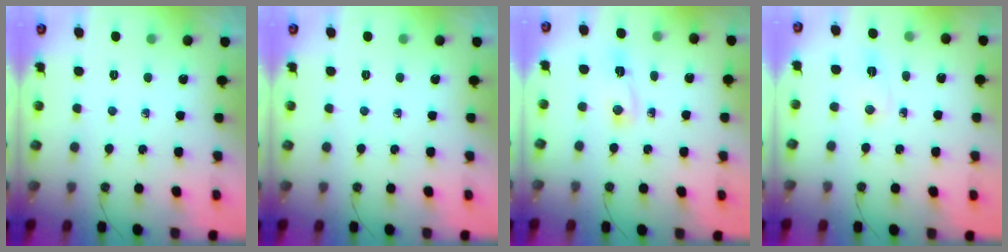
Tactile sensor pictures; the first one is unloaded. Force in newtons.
{"total": 0.0}
{"total": 3.5, "press": 3.1, "slide": 1.5}
{"total": 2.2, "press": 2.1, "slide": 0.6}